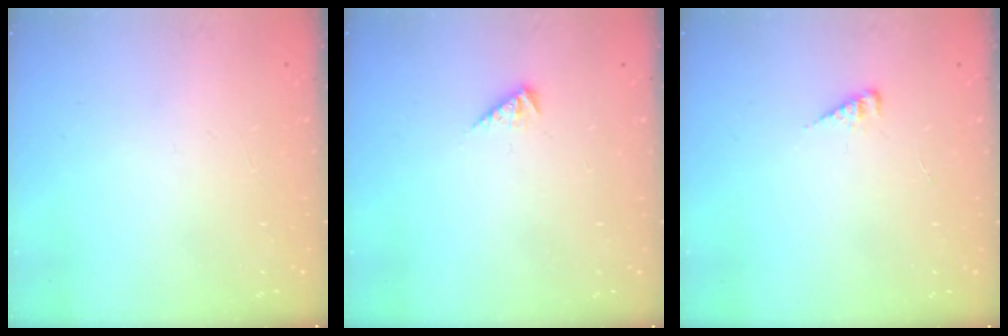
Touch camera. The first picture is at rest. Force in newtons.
{"total": 2.7, "press": 2.7, "slide": 0.6}
{"total": 3.7, "press": 3.6, "slide": 0.5}